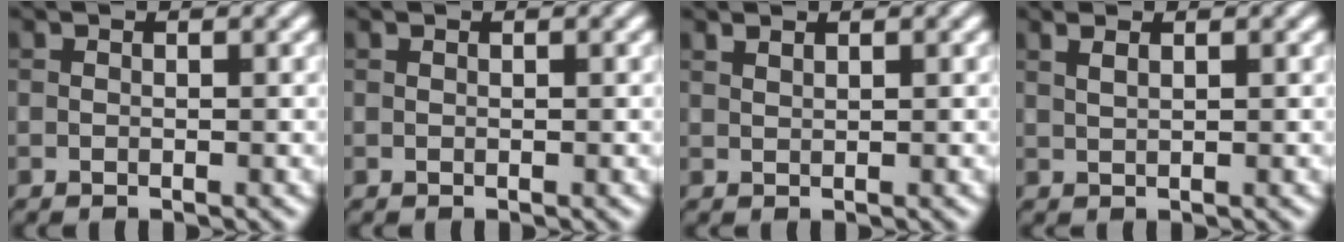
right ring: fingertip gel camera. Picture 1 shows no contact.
{"total": 0.0}
{"total": 0.8, "force": [0.7, 0.1, 0.3], "torque": [-0.004, -0.002, 0.013]}
{"total": 1.5, "force": [0.9, 0.6, 1.0], "torque": [-0.011, 0.001, 0.014]}